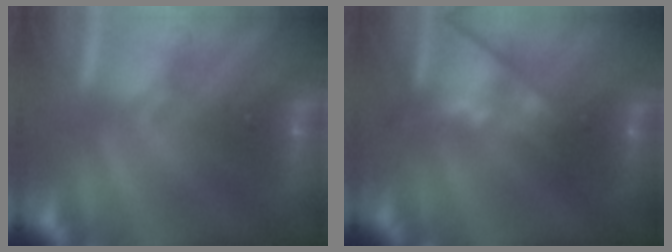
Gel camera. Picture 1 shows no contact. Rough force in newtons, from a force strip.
{"total": 5.8}